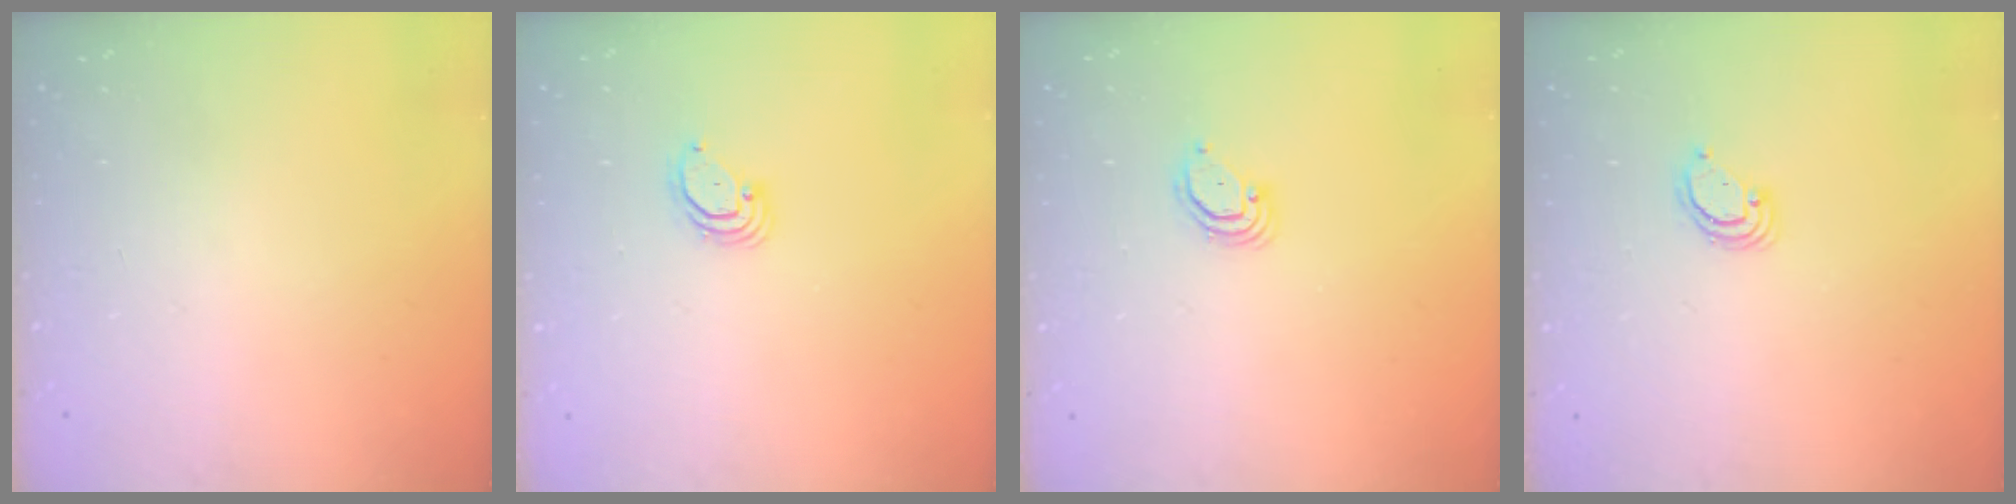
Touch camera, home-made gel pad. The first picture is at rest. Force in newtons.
{"total": 3.8, "press": 3.8, "slide": 0.3}
{"total": 3.2, "press": 3.2, "slide": 0.2}
{"total": 4.1, "press": 4.1, "slide": 0.2}